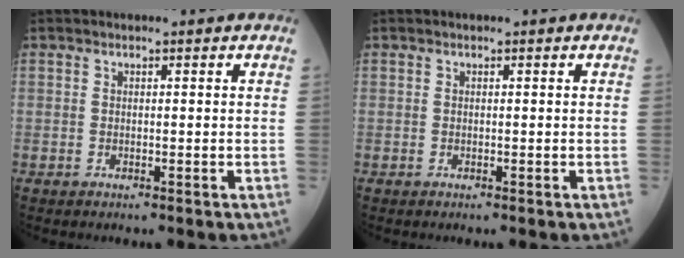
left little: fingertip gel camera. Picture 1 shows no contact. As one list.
[{"total": 0.0}]